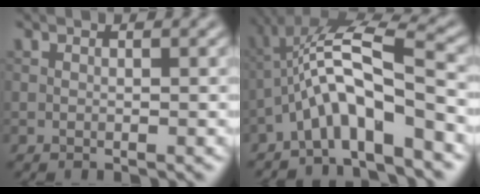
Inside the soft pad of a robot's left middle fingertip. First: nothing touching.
{"total": 7.6, "force": [-3.2, 1.7, 6.7], "torque": [-0.123, 0.022, -0.068]}